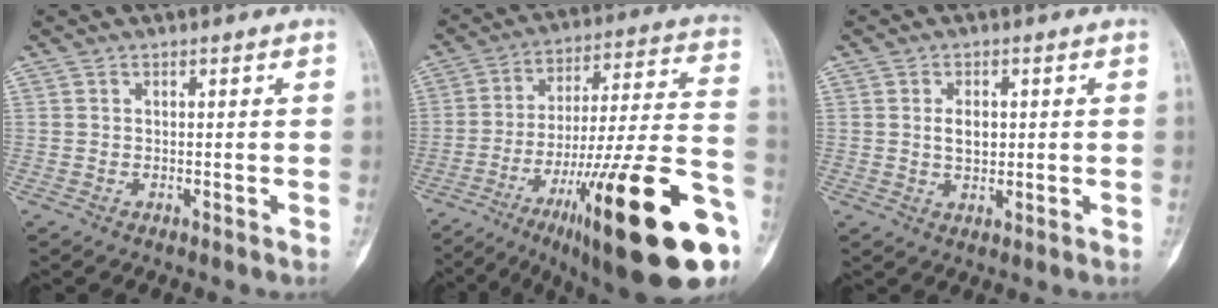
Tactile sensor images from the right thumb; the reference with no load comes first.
{"total": 31.5, "force": [-14.4, 6.2, 27.3], "torque": [-0.359, 0.052, -0.216]}
{"total": 3.7, "force": [0.5, 2.3, 2.8], "torque": [-0.034, -0.003, 0.011]}